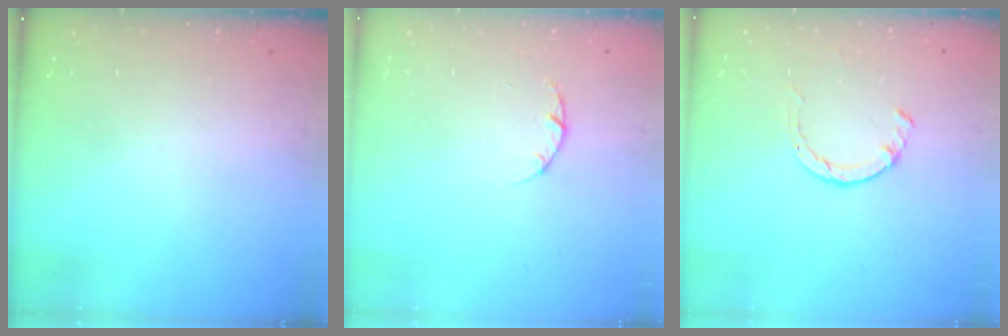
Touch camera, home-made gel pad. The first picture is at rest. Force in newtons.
{"total": 3.0, "press": 3.0, "slide": 0.4}
{"total": 1.4, "press": 1.3, "slide": 0.3}